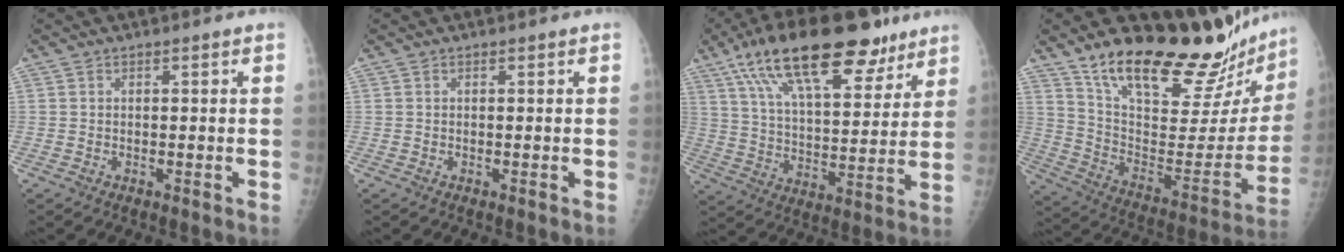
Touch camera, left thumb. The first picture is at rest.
{"total": 0.0}
{"total": 23.7, "force": [14.8, 9.5, 16.0], "torque": [-0.237, -0.026, 0.246]}
{"total": 28.5, "force": [24.0, 7.8, 13.2], "torque": [-0.167, -0.144, 0.357]}